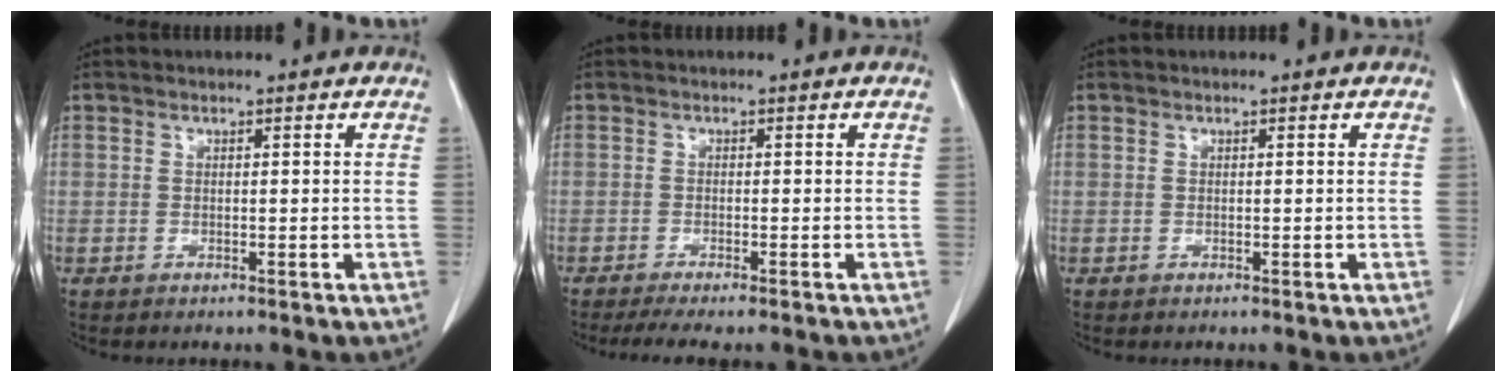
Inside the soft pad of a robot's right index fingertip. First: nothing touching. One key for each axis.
{"total": 5.5, "fx": -4.5, "fy": 0.8, "fz": 3.0, "tx": -0.039, "ty": -0.010, "tz": -0.068}
{"total": 0.0}